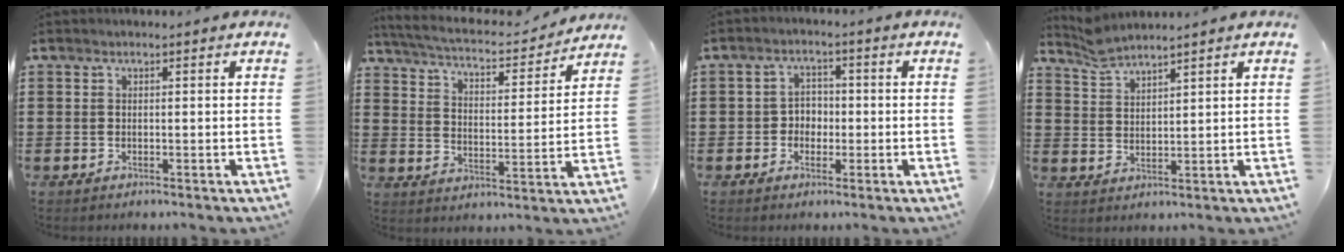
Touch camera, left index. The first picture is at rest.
{"total": 4.4, "force": [4.1, 0.1, 1.5], "torque": [-0.053, -0.032, 0.063]}
{"total": 3.0, "force": [-1.0, 2.5, 1.3], "torque": [-0.033, 0.008, -0.024]}
{"total": 3.4, "force": [3.4, 0.2, 0.7], "torque": [-0.023, -0.008, 0.064]}